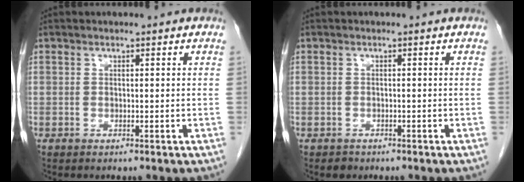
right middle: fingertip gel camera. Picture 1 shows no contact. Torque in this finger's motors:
{"motor_torque": [0.18, 0.03, -0.01, -0.01]}